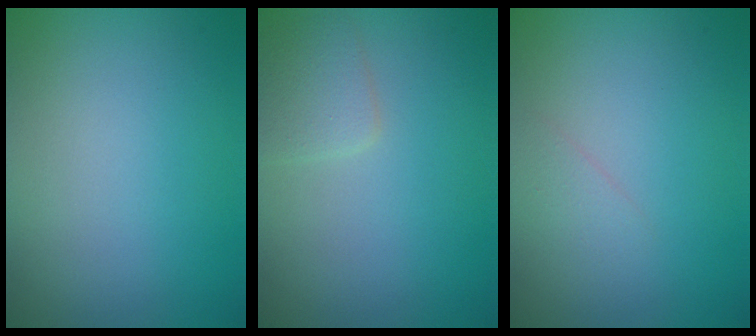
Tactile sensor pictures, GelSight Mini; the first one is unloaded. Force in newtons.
{"total": 1.8, "press": 1.8, "slide": 0.0}
{"total": 0.8, "press": 0.8, "slide": 0.0}